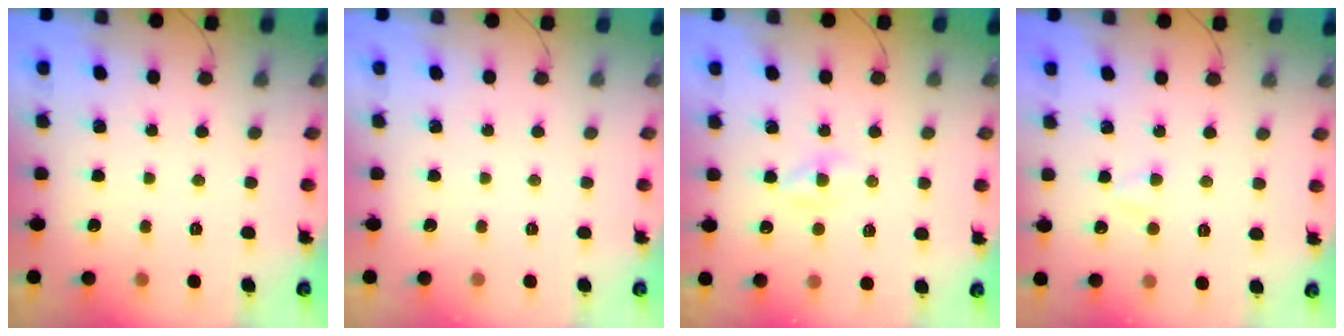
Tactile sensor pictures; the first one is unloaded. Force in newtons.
{"total": 0.0}
{"total": 1.9, "press": 1.7, "slide": 0.8}
{"total": 2.1, "press": 1.9, "slide": 0.9}